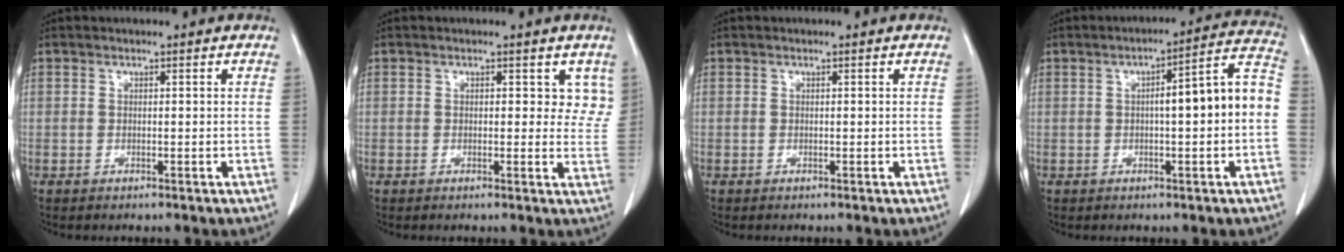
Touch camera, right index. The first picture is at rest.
{"total": 3.5, "force": [1.8, 2.3, 2.0], "torque": [0.001, 0.000, 0.013]}
{"total": 0.0}
{"total": 10.3, "force": [-0.7, 1.0, 10.3], "torque": [-0.136, 0.036, -0.011]}